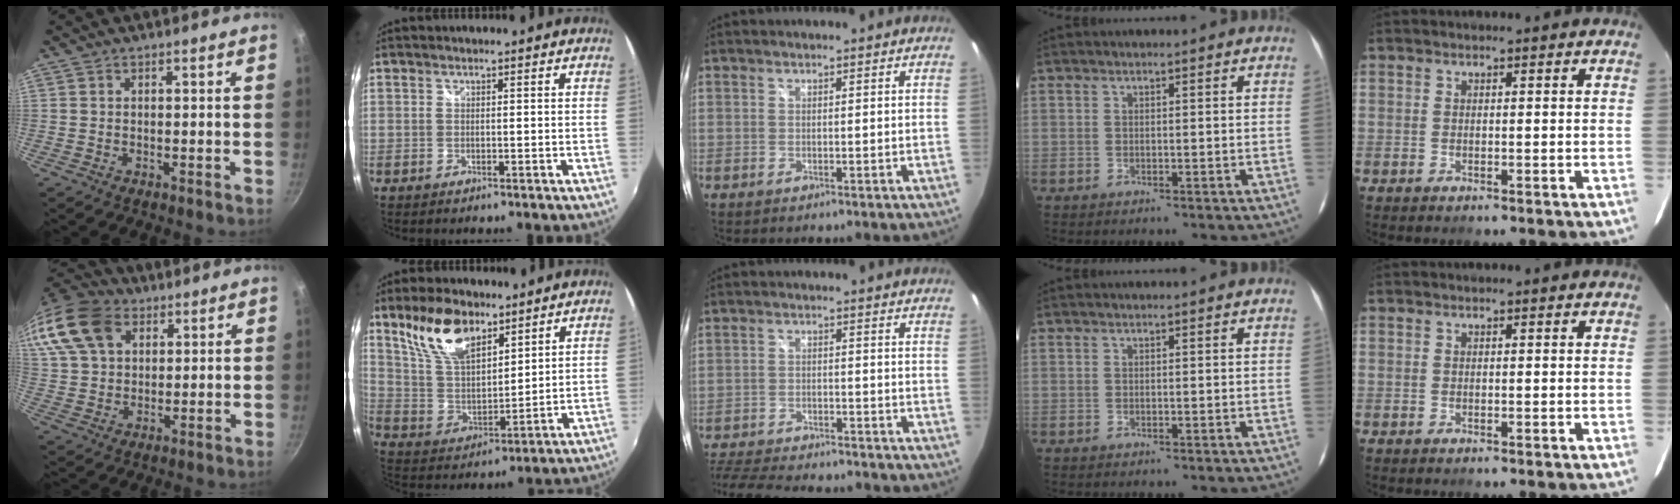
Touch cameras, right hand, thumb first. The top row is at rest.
{"thumb": {"total": 20.2, "force": [8.9, 14.0, 11.5], "torque": [-0.254, 0.022, 0.164]}, "index": {"total": 13.4, "force": [8.9, 6.1, 7.9], "torque": [-0.154, 0.017, 0.180]}, "middle": {"total": 16.7, "force": [-14.4, 4.6, 7.2], "torque": [-0.166, -0.024, -0.220]}}